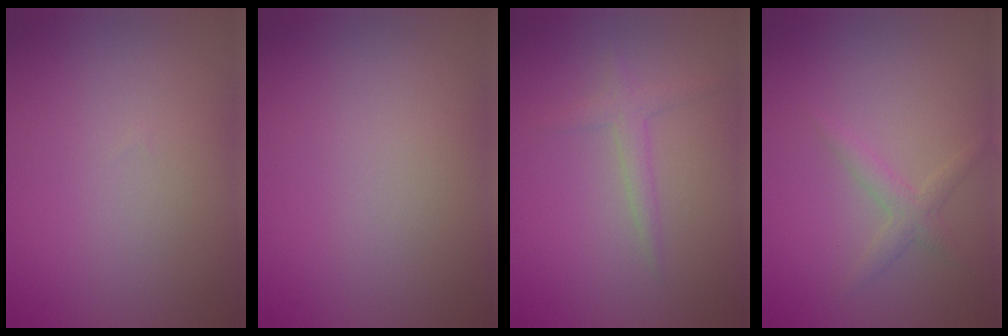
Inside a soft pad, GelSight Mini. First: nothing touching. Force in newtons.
{"total": 0.0}
{"total": 1.7, "press": 1.7, "slide": 0.0}
{"total": 1.7, "press": 1.7, "slide": 0.1}